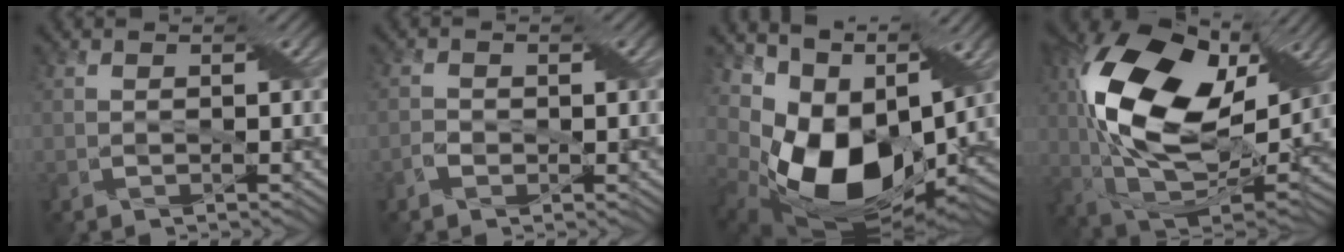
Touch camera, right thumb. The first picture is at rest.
{"total": 1.3, "force": [-0.6, 1.1, 0.4], "torque": [-0.010, 0.000, -0.015]}
{"total": 15.9, "force": [1.5, 11.2, 11.2], "torque": [-0.232, -0.030, 0.041]}
{"total": 19.9, "force": [5.1, 11.2, 15.7], "torque": [-0.326, 0.018, 0.081]}